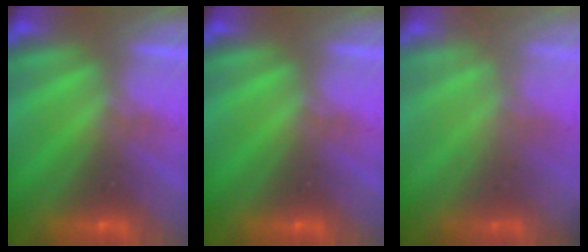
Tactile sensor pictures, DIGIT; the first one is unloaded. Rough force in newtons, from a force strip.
{"total": 0.0}
{"total": 2.7}